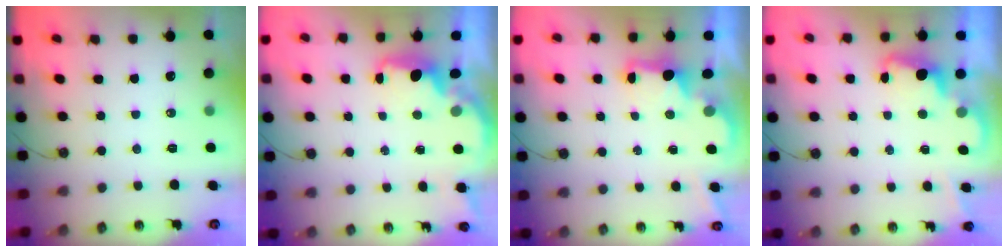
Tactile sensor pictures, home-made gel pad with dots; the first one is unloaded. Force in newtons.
{"total": 2.2, "press": 2.0, "slide": 0.8}
{"total": 2.1, "press": 2.0, "slide": 0.7}
{"total": 2.3, "press": 2.3, "slide": 0.5}